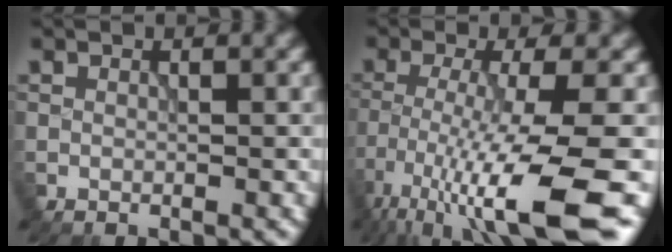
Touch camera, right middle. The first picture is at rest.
{"total": 11.7, "force": [-6.2, 2.2, 9.7], "torque": [-0.187, -0.020, -0.101]}